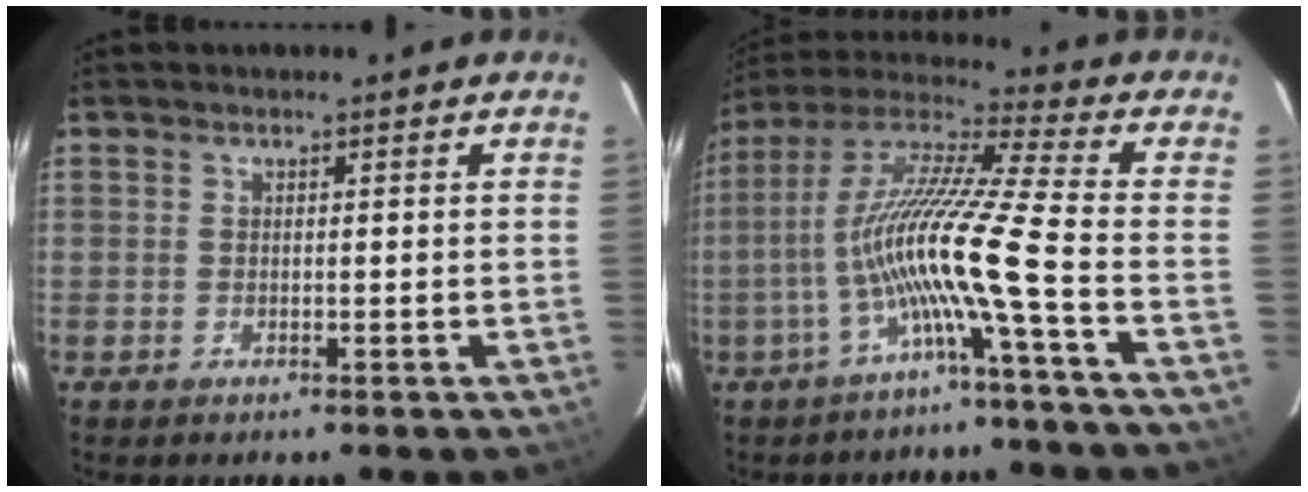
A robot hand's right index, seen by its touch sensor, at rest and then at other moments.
{"total": 14.0, "force": [-5.1, -1.8, 12.9], "torque": [-0.228, -0.006, -0.102]}